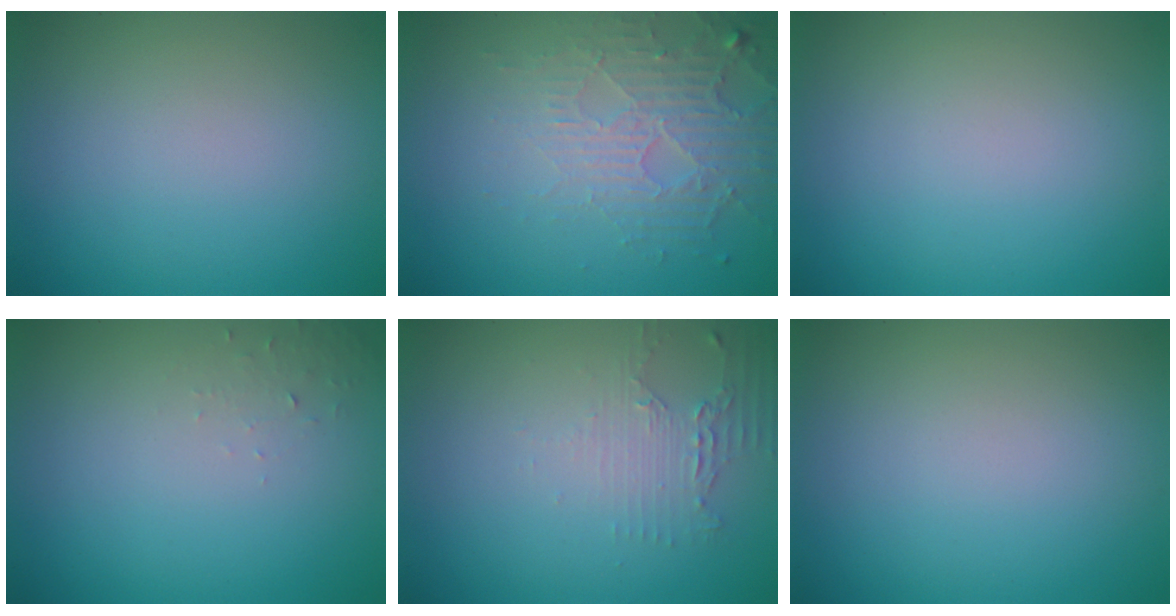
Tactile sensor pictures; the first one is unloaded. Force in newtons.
{"total": 5.2, "press": 3.3, "slide": 4.1}
{"total": 0.0}
{"total": 1.0, "press": 0.9, "slide": 0.1}
{"total": 2.2, "press": 1.7, "slide": 1.4}
{"total": 0.0}